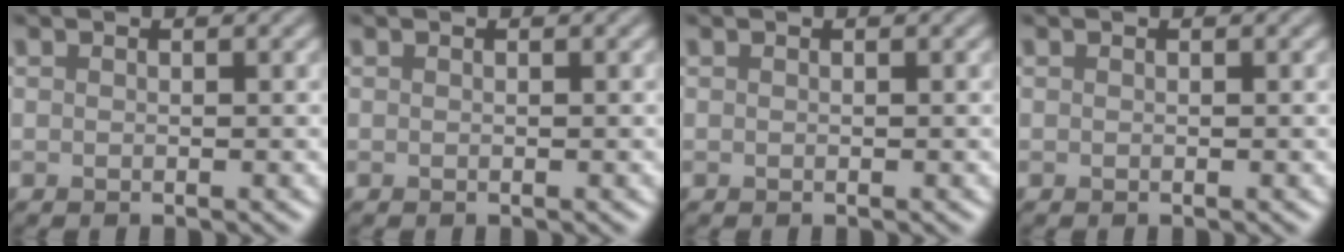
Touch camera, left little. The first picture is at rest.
{"total": 0.0}
{"total": 0.0}
{"total": 0.0}